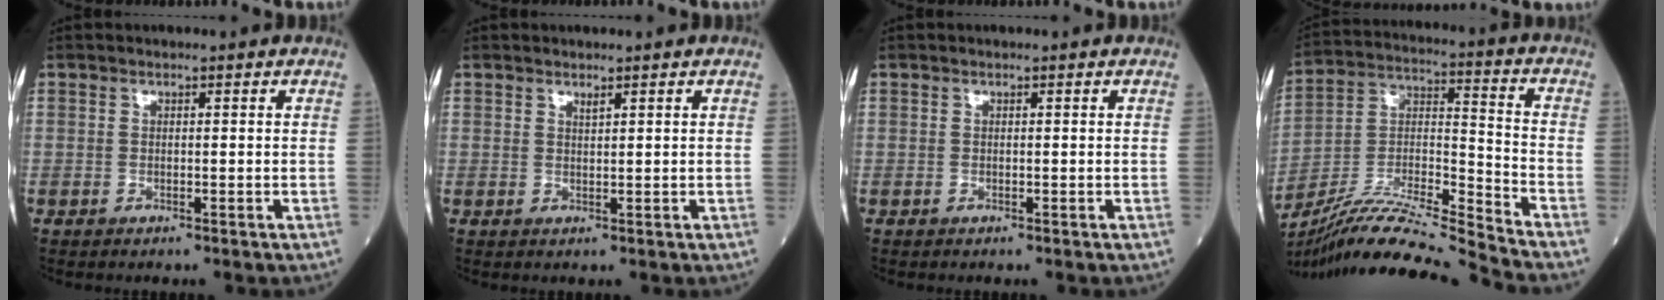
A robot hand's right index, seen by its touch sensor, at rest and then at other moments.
{"total": 0.7, "force": [0.6, 0.1, 0.4], "torque": [-0.009, -0.005, 0.011]}
{"total": 0.0}
{"total": 17.1, "force": [-16.0, -2.4, 5.5], "torque": [-0.107, 0.013, -0.289]}